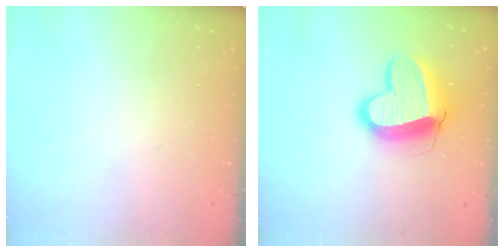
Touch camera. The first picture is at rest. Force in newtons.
{"total": 14.4, "press": 14.3, "slide": 1.6}